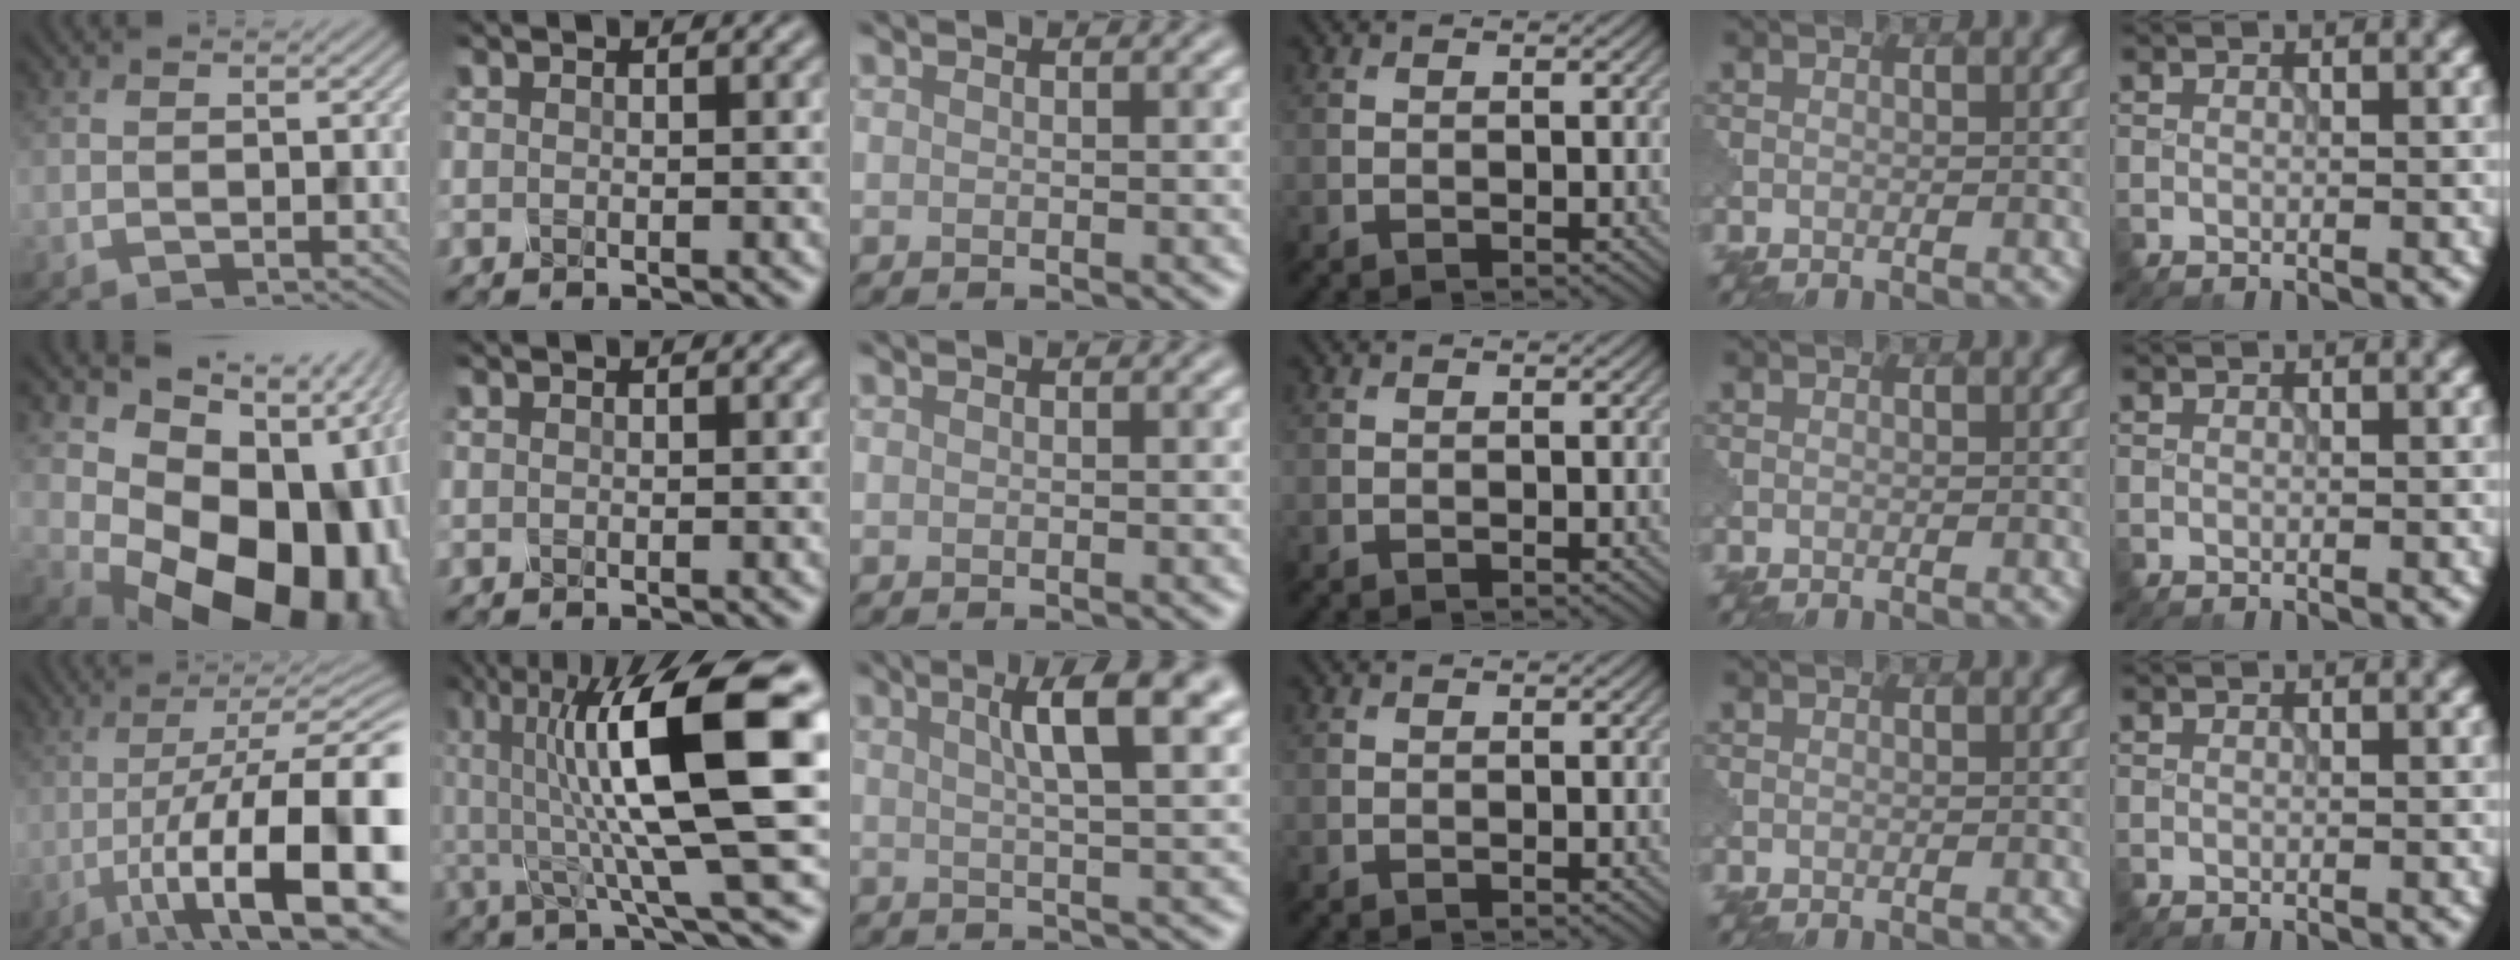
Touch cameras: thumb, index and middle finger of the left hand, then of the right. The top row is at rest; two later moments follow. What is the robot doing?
{"motion": "shake", "object": "plastic piggy bank"}